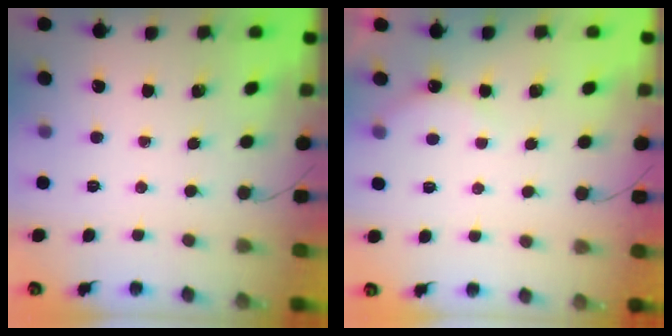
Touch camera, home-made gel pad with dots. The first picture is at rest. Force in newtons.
{"total": 5.7, "press": 5.6, "slide": 1.1}